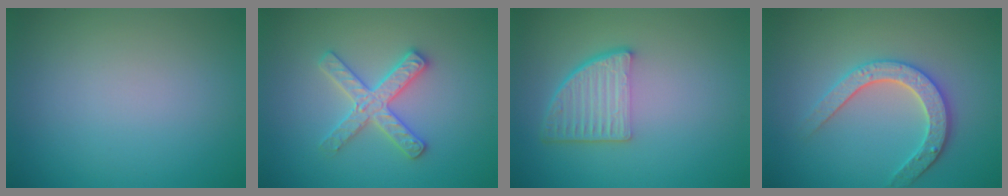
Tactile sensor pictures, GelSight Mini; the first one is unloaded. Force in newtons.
{"total": 2.9, "press": 2.9, "slide": 0.5}
{"total": 4.7, "press": 3.4, "slide": 3.2}
{"total": 3.3, "press": 3.1, "slide": 1.2}